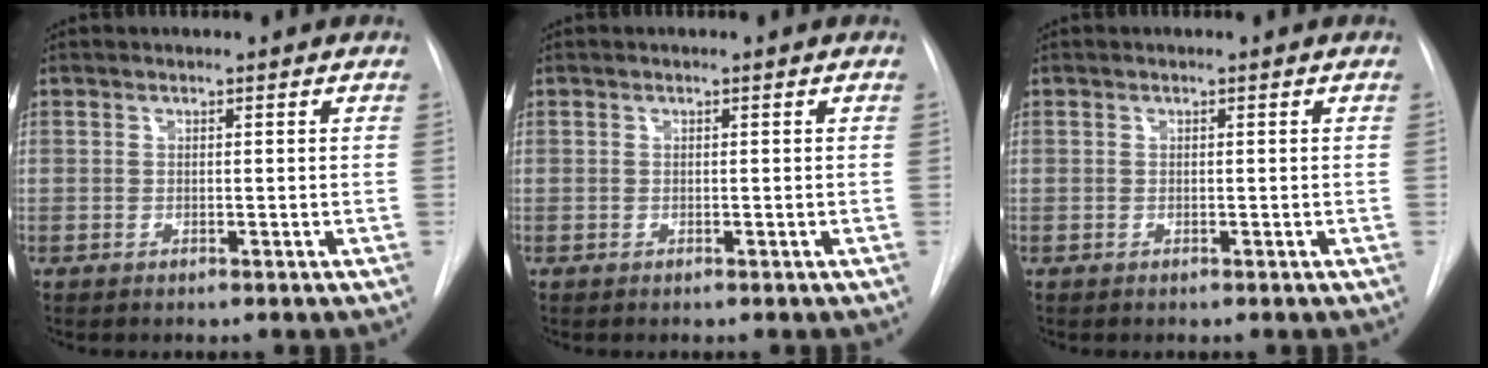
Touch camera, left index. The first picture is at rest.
{"total": 0.0}
{"total": 0.0}